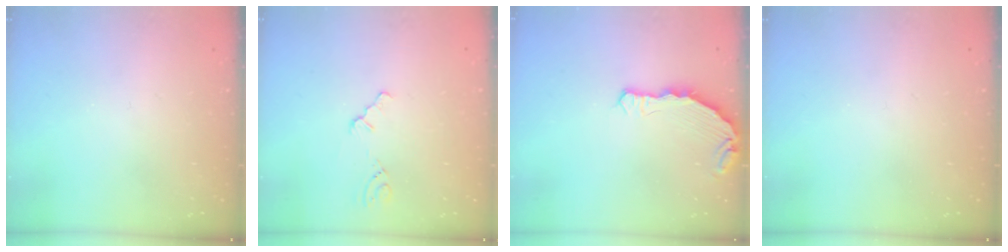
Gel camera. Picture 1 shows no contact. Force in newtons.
{"total": 0.8, "press": 0.7, "slide": 0.2}
{"total": 7.4, "press": 5.3, "slide": 5.1}
{"total": 0.0}